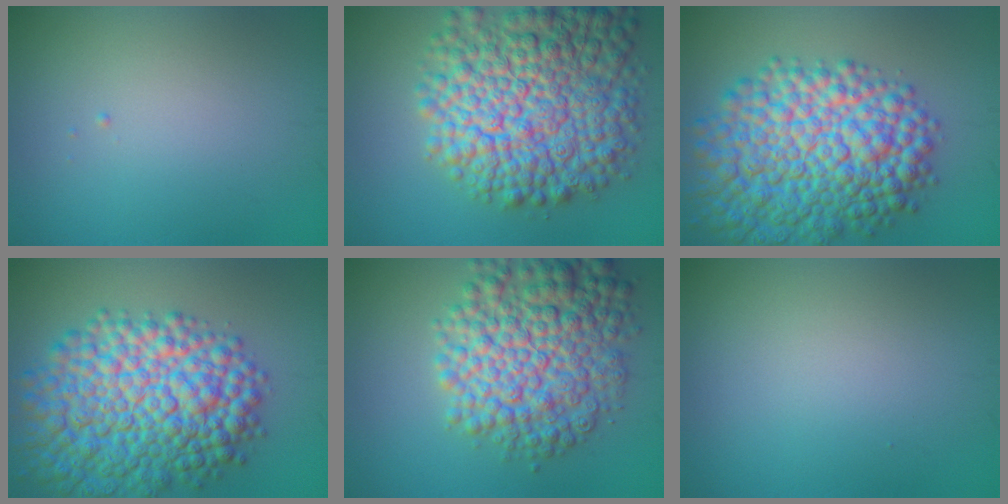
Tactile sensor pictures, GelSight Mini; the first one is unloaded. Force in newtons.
{"total": 13.0, "press": 13.0, "slide": 0.5}
{"total": 12.7, "press": 12.7, "slide": 0.3}
{"total": 12.7, "press": 12.7, "slide": 0.3}
{"total": 9.9, "press": 9.9, "slide": 0.2}
{"total": 0.0}